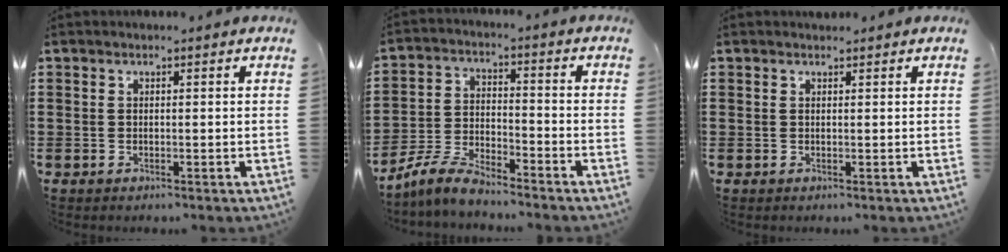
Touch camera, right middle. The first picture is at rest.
{"total": 6.6, "force": [-6.0, 1.0, 2.5], "torque": [-0.065, 0.001, -0.120]}
{"total": 0.6, "force": [0.5, 0.3, 0.0], "torque": [0.006, -0.003, 0.008]}